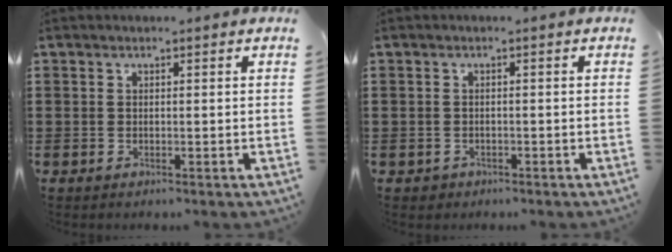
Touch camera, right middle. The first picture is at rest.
{"total": 0.9, "force": [-0.6, 0.6, -0.1], "torque": [0.000, 0.005, -0.017]}